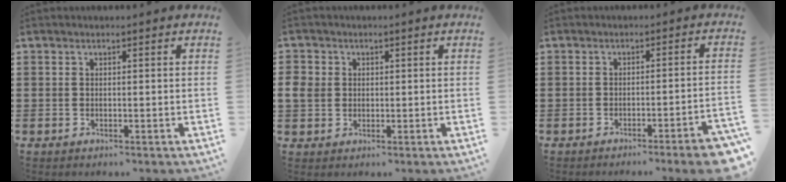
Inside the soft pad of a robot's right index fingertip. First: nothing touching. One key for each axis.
{"total": 2.8, "fx": 0.3, "fy": 2.6, "fz": 1.0, "tx": -0.037, "ty": 0.007, "tz": 0.000}
{"total": 4.0, "fx": -3.0, "fy": -0.4, "fz": 2.6, "tx": -0.041, "ty": -0.013, "tz": -0.055}